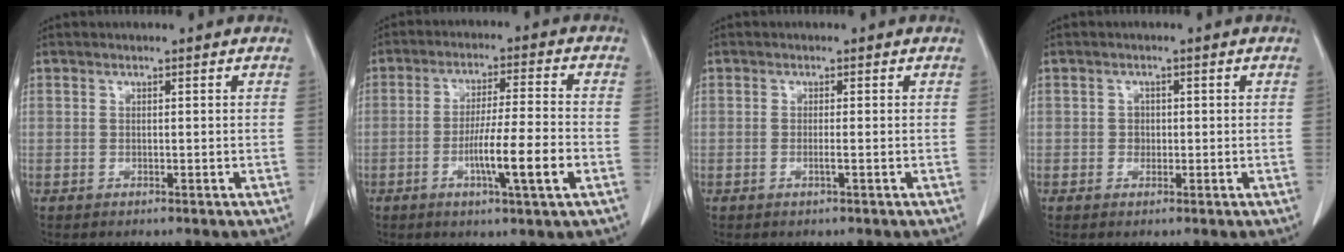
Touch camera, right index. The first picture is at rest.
{"total": 9.6, "force": [-3.2, -0.2, 9.0], "torque": [-0.155, -0.008, -0.057]}
{"total": 0.9, "force": [-0.4, -0.2, 0.8], "torque": [-0.016, -0.001, -0.006]}
{"total": 1.3, "force": [-0.1, 1.3, 0.4], "torque": [-0.003, 0.004, -0.001]}